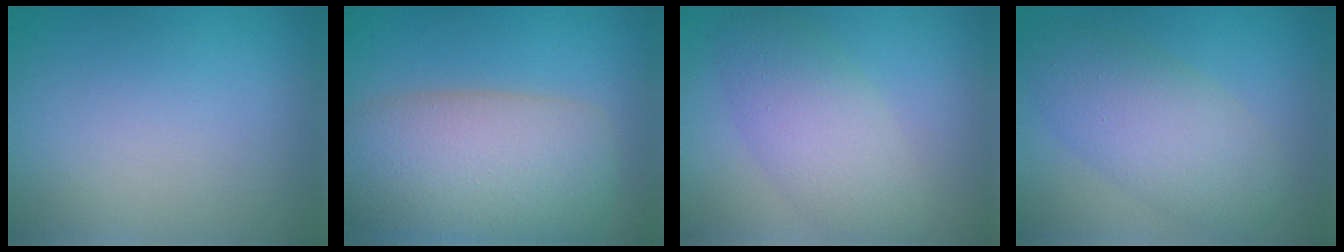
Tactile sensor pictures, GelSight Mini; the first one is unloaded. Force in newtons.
{"total": 10.6, "press": 10.6, "slide": 0.5}
{"total": 5.2, "press": 5.2, "slide": 0.4}
{"total": 6.1, "press": 6.1, "slide": 0.2}